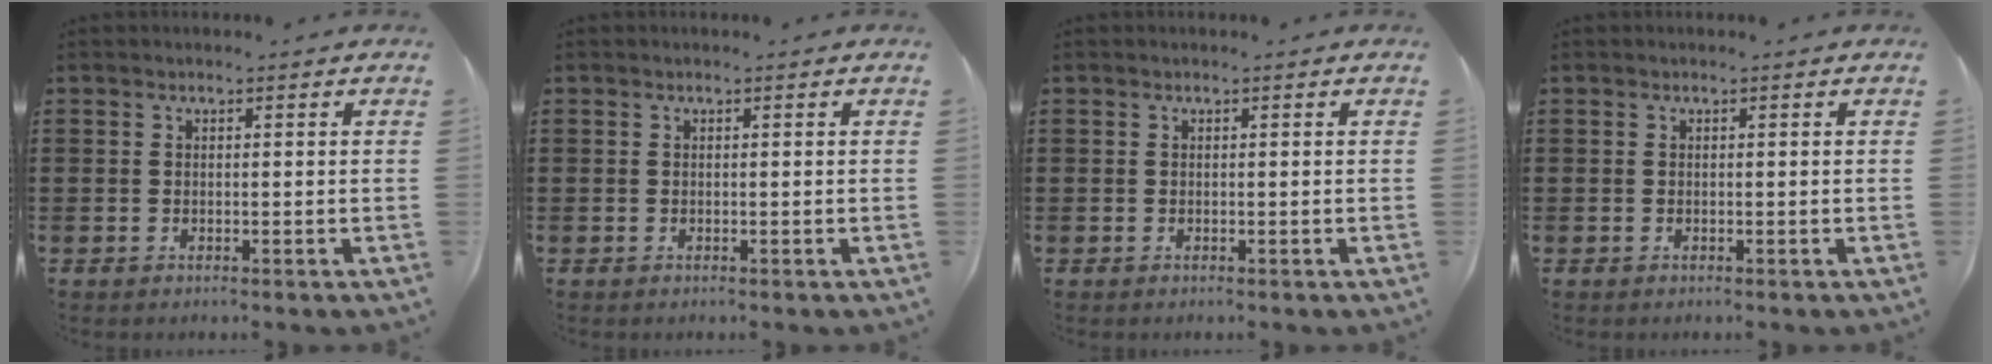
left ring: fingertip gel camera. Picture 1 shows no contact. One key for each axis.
{"total": 0.0}
{"total": 0.0}
{"total": 0.0}